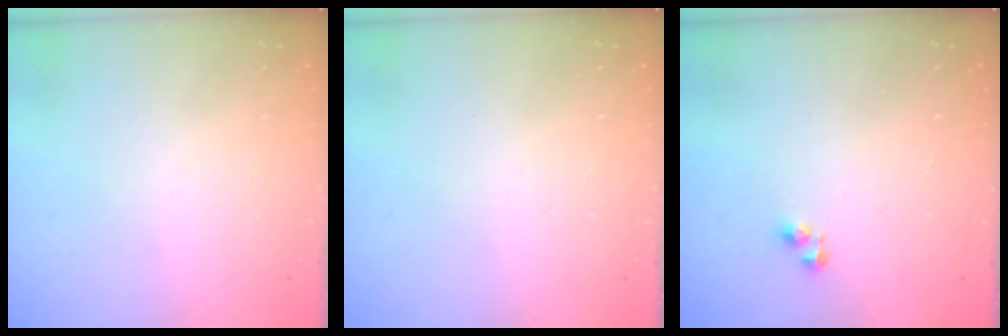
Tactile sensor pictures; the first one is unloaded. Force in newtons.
{"total": 0.0}
{"total": 3.4, "press": 3.4, "slide": 0.1}